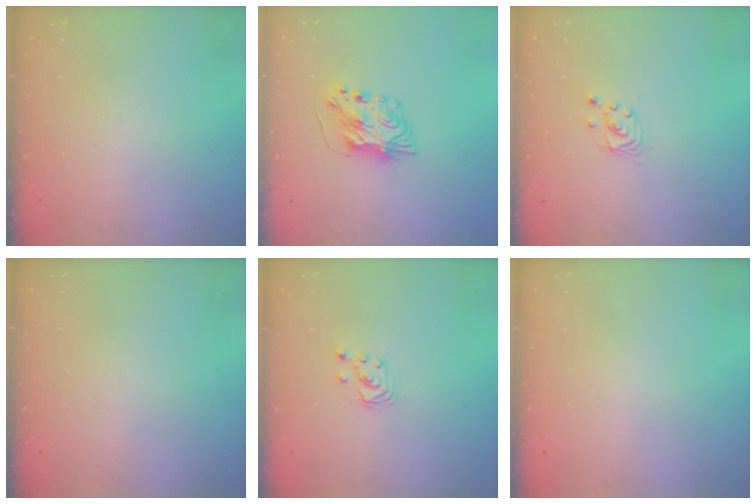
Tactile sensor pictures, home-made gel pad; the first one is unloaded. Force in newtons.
{"total": 8.2, "press": 8.2, "slide": 0.6}
{"total": 2.9, "press": 2.9, "slide": 0.2}
{"total": 0.0}
{"total": 2.6, "press": 2.6, "slide": 0.3}
{"total": 0.0}